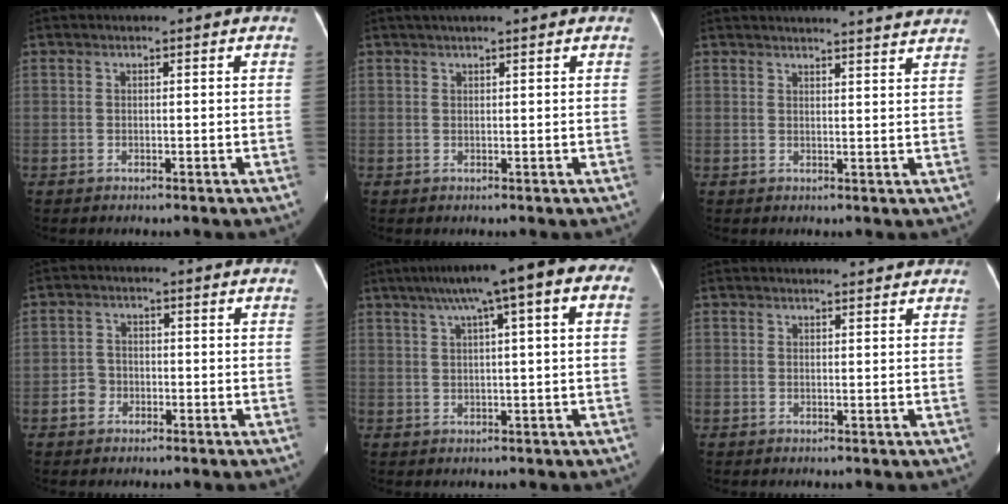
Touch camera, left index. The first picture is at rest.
{"total": 3.4, "force": [2.8, 0.0, 2.1], "torque": [-0.027, 0.027, 0.044]}
{"total": 13.6, "force": [13.1, -0.2, 3.6], "torque": [-0.046, -0.015, 0.143]}
{"total": 2.6, "force": [-1.3, 2.2, 0.6], "torque": [-0.012, 0.006, -0.026]}
{"total": 13.5, "force": [6.0, 1.9, 11.9], "torque": [-0.176, 0.049, 0.076]}
{"total": 5.2, "force": [5.0, 0.7, 1.1], "torque": [-0.012, 0.019, 0.053]}